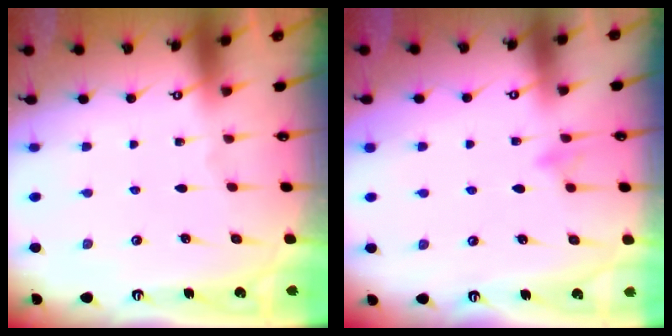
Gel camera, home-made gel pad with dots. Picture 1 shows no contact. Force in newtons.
{"total": 7.7, "press": 7.7, "slide": 0.7}